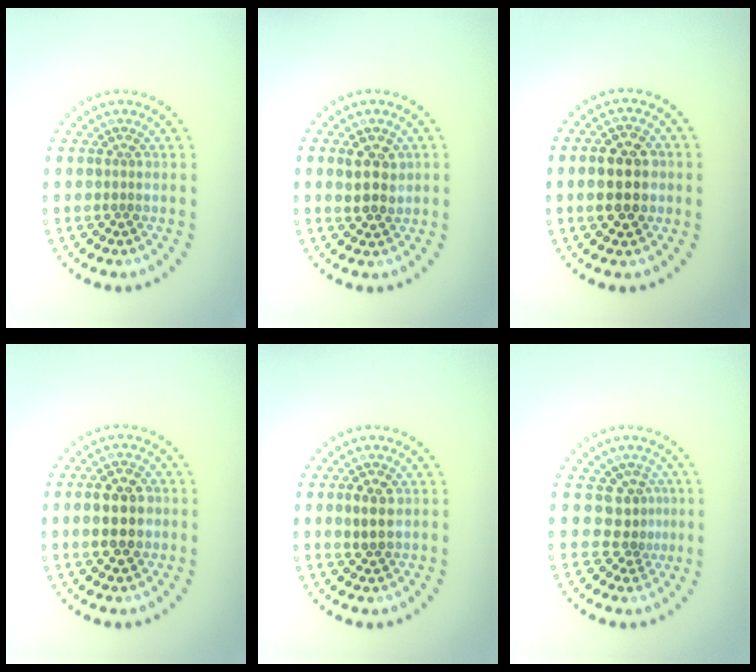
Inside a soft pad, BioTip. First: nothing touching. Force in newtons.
{"total": 2.8, "press": 2.7, "slide": 0.8}
{"total": 5.0, "press": 5.0, "slide": 0.2}
{"total": 4.6, "press": 4.6, "slide": 0.2}
{"total": 2.1, "press": 2.1, "slide": 0.2}
{"total": 2.4, "press": 1.8, "slide": 1.7}